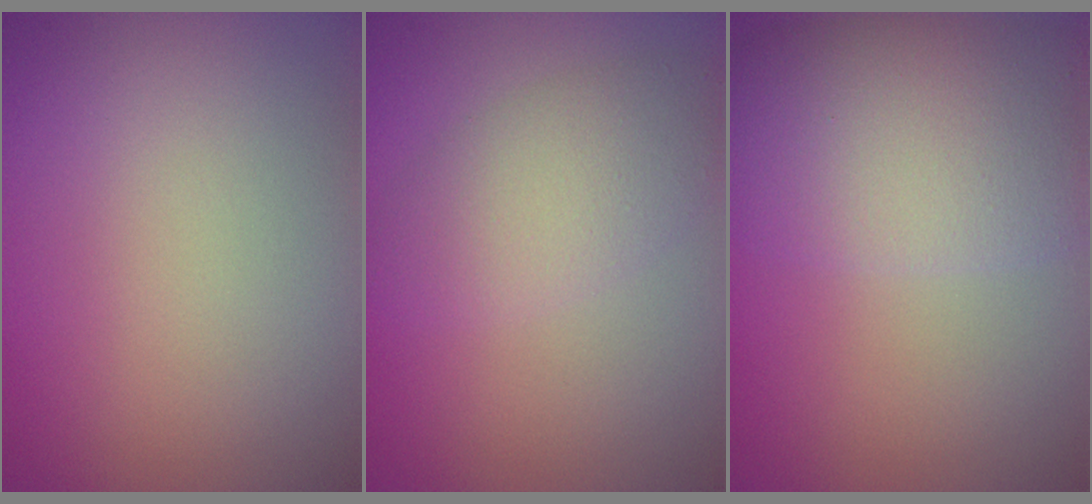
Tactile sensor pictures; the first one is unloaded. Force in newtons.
{"total": 4.1, "press": 4.1, "slide": 0.0}
{"total": 8.9, "press": 8.9, "slide": 0.4}